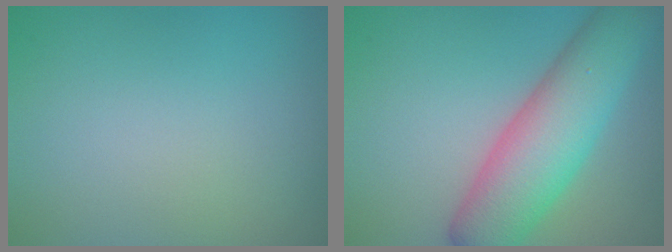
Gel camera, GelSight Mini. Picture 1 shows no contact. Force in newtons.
{"total": 8.3, "press": 8.3, "slide": 0.0}